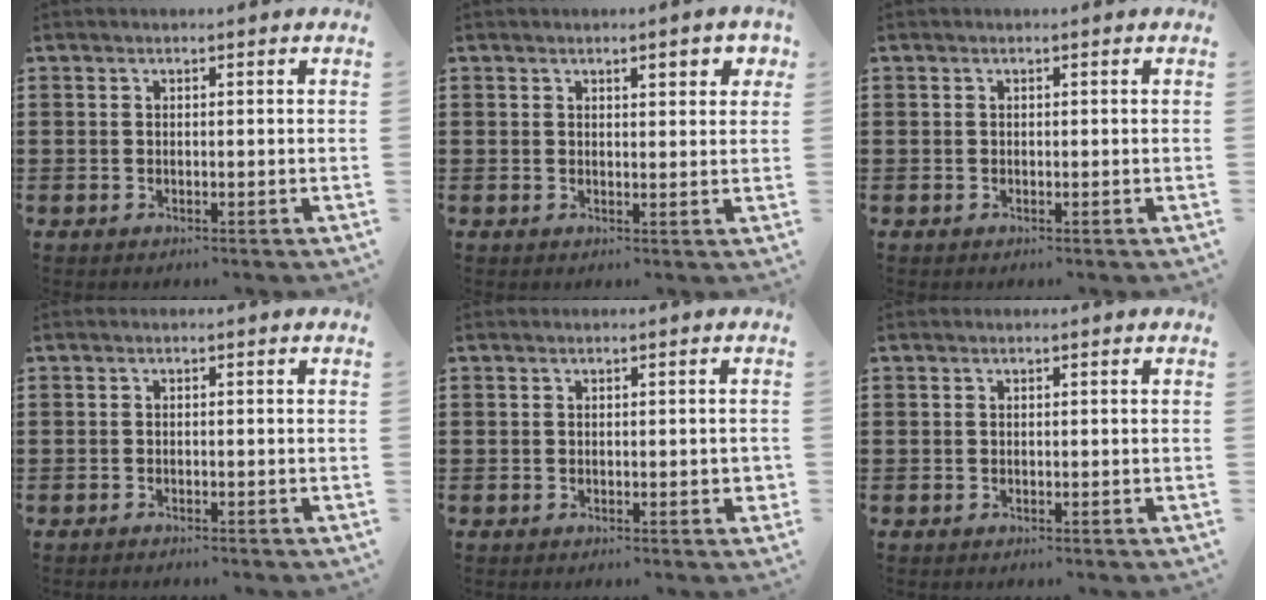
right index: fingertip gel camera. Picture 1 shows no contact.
{"total": 2.3, "force": [1.3, 0.7, 1.8], "torque": [-0.022, -0.002, 0.018]}
{"total": 0.0}
{"total": 0.6, "force": [-0.6, 0.0, 0.1], "torque": [-0.004, -0.002, -0.013]}
{"total": 1.0, "force": [-0.1, 0.3, 1.0], "torque": [-0.016, 0.000, -0.001]}
{"total": 0.0}